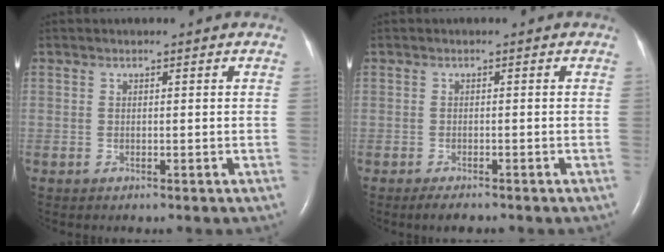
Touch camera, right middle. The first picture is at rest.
{"total": 2.2, "force": [-1.8, 0.4, 1.2], "torque": [-0.026, -0.005, -0.026]}